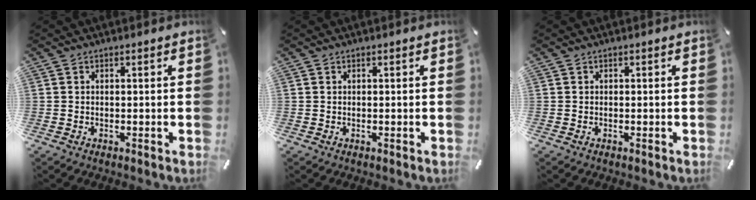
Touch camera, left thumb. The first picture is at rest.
{"total": 0.0}
{"total": 0.0}